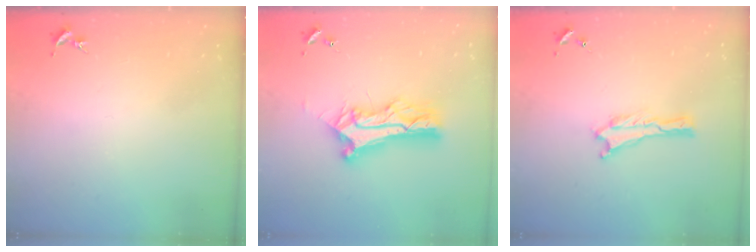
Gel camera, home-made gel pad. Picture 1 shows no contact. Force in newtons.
{"total": 11.0, "press": 11.0, "slide": 0.9}
{"total": 0.0}